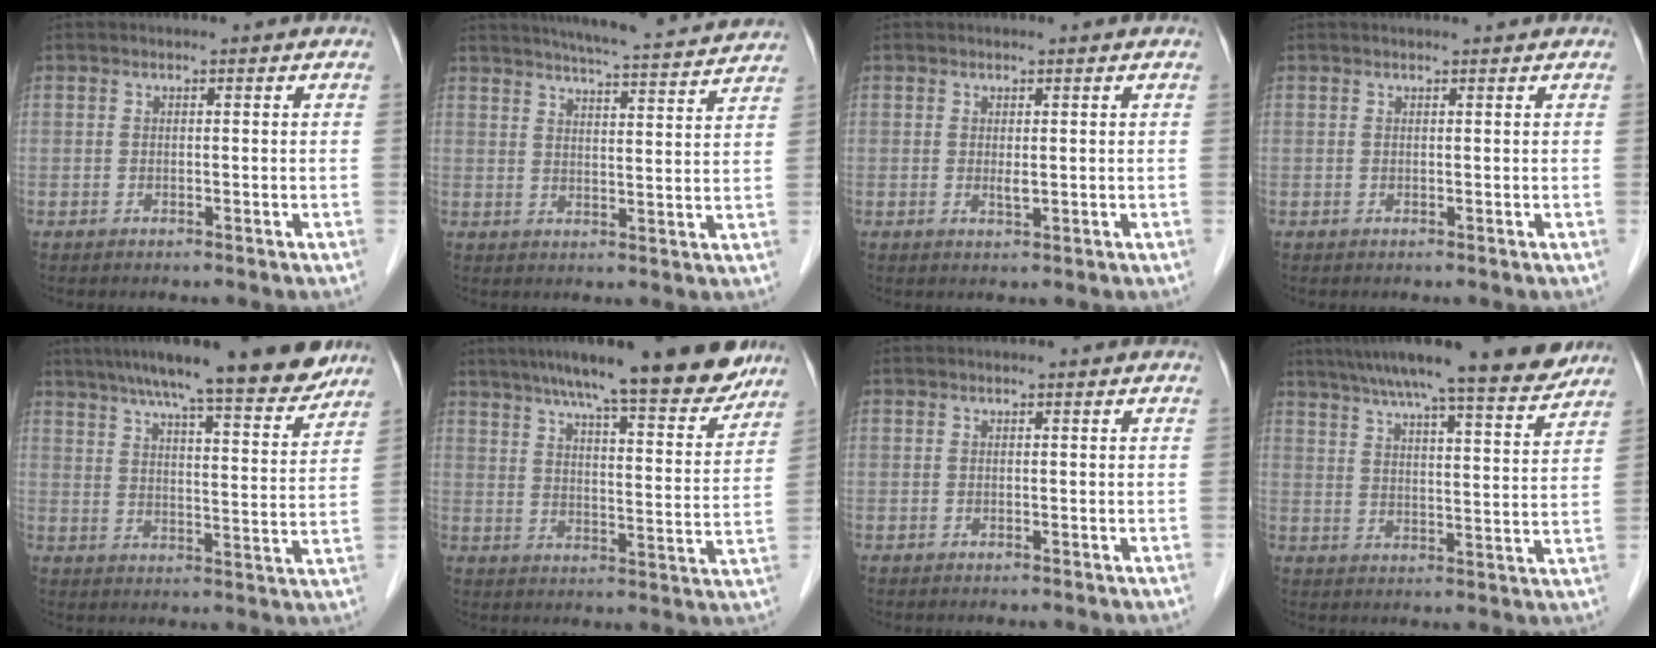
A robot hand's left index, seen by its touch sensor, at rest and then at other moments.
{"total": 15.7, "force": [14.6, 0.4, 5.7], "torque": [-0.092, -0.004, 0.186]}
{"total": 1.0, "force": [0.1, 0.2, 1.0], "torque": [-0.023, -0.005, 0.005]}
{"total": 2.0, "force": [1.9, 0.0, 0.7], "torque": [-0.008, 0.012, 0.024]}
{"total": 17.0, "force": [14.4, 1.8, 8.9], "torque": [-0.130, 0.003, 0.198]}
{"total": 18.5, "force": [15.6, 2.3, 9.8], "torque": [-0.141, 0.002, 0.213]}
{"total": 0.0}
{"total": 15.9, "force": [13.8, 0.8, 7.9], "torque": [-0.114, 0.001, 0.191]}